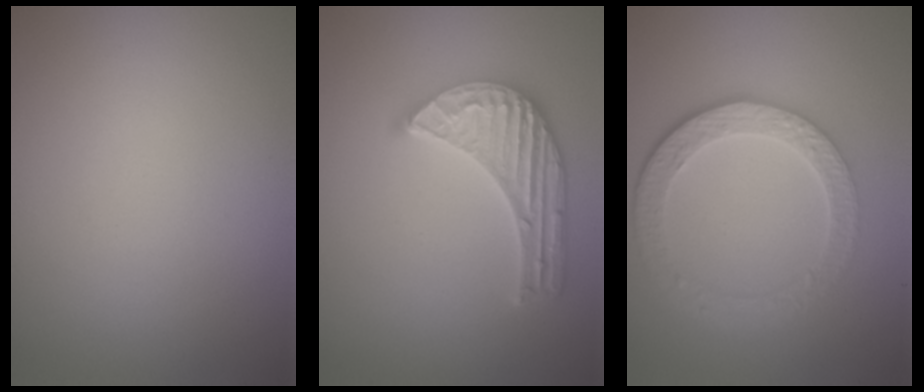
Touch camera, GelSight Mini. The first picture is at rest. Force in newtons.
{"total": 5.7, "press": 4.4, "slide": 3.5}
{"total": 4.8, "press": 3.5, "slide": 3.3}